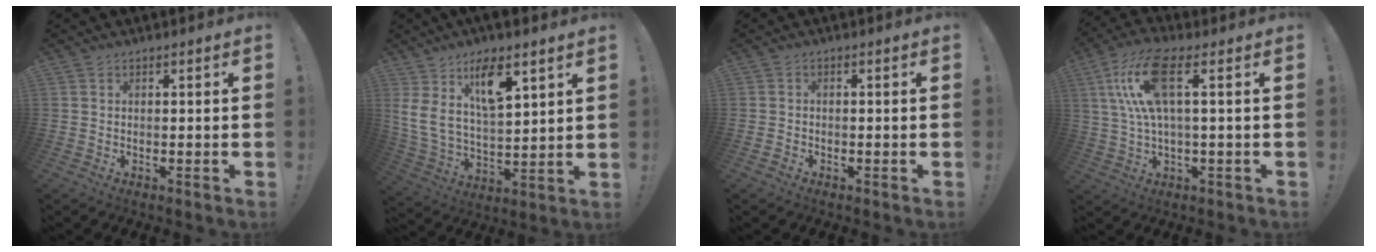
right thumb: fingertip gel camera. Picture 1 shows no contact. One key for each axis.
{"total": 15.0, "fx": 8.0, "fy": 6.3, "fz": 11.0, "tx": -0.196, "ty": -0.035, "tz": 0.139}
{"total": 1.2, "fx": -1.0, "fy": 0.7, "fz": 0.0, "tx": -0.004, "ty": 0.006, "tz": -0.015}
{"total": 13.9, "fx": 3.7, "fy": 4.6, "fz": 12.6, "tx": -0.260, "ty": 0.002, "tz": 0.060}